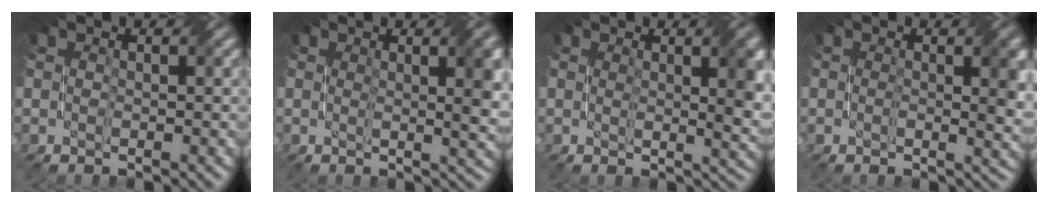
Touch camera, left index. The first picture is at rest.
{"total": 4.5, "force": [1.3, 1.2, 4.1], "torque": [-0.041, 0.003, 0.018]}
{"total": 4.2, "force": [1.4, 1.1, 3.8], "torque": [-0.047, -0.001, 0.025]}
{"total": 3.5, "force": [0.6, 1.1, 3.2], "torque": [-0.040, 0.000, 0.008]}